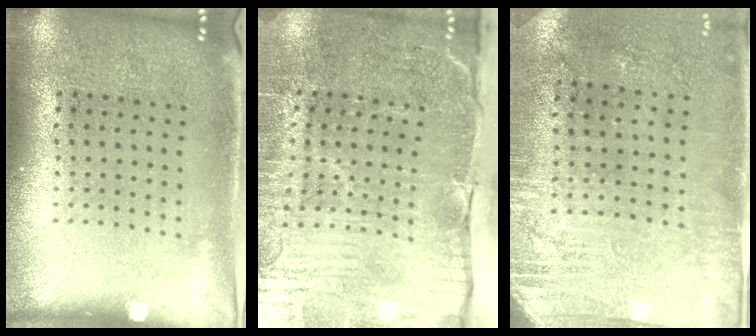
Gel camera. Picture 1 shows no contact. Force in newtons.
{"total": 4.8, "press": 4.3, "slide": 2.1}
{"total": 2.8, "press": 2.5, "slide": 1.3}